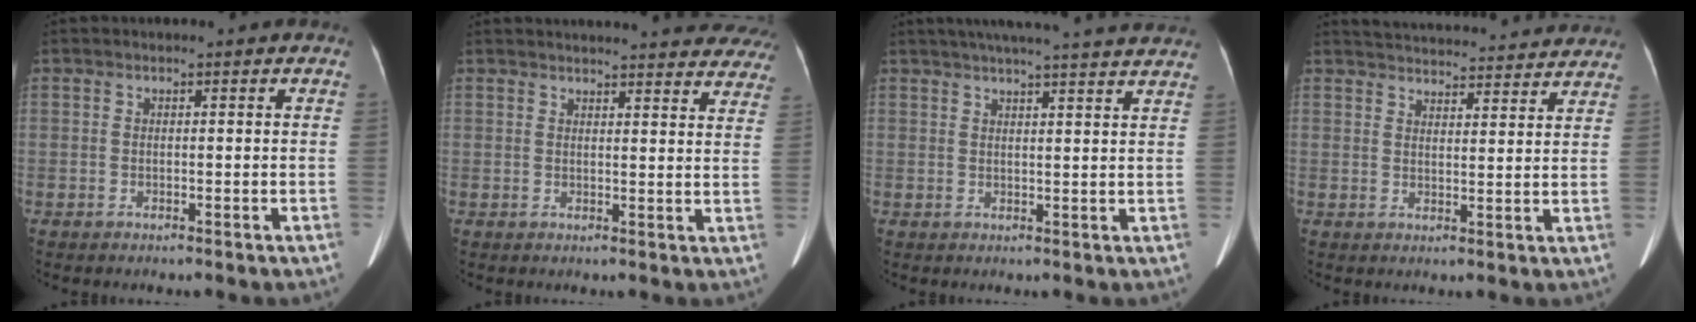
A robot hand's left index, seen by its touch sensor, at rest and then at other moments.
{"total": 27.1, "force": [25.4, 5.0, 8.2], "torque": [-0.117, -0.044, 0.285]}
{"total": 20.3, "force": [18.2, 0.8, 9.1], "torque": [-0.139, 0.023, 0.227]}
{"total": 21.8, "force": [20.9, 3.5, 5.3], "torque": [-0.085, 0.003, 0.262]}